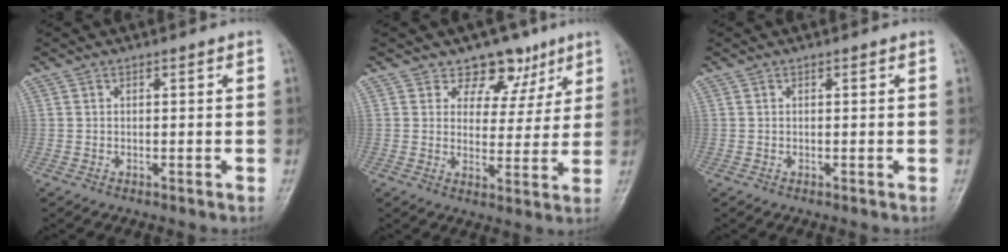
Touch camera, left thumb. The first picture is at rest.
{"total": 8.1, "force": [5.6, 5.6, 1.7], "torque": [0.020, -0.028, 0.078]}
{"total": 0.0}